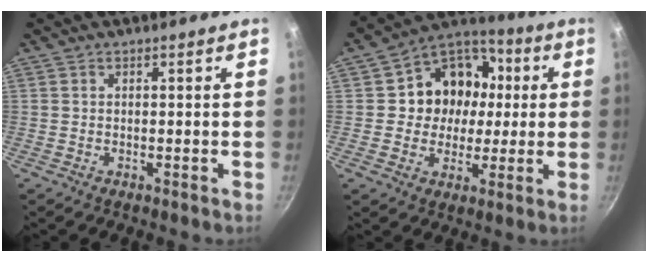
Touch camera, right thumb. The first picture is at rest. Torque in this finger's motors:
{"motor_torque": [-0.74, 1.02, 0.65, 0.53, 0.11]}